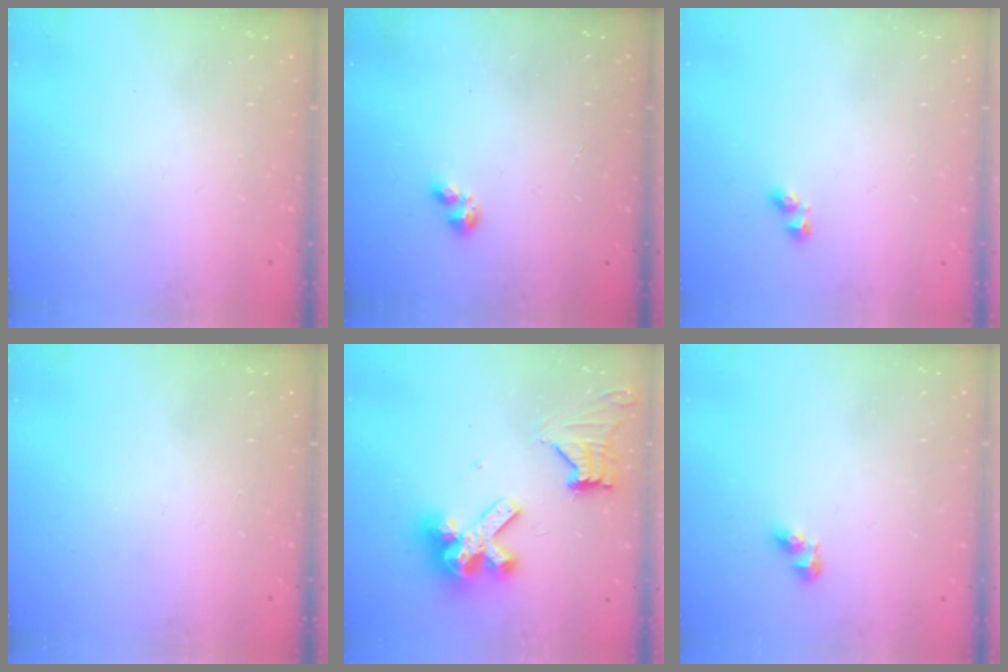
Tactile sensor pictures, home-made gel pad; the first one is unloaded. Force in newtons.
{"total": 3.3, "press": 3.3, "slide": 0.6}
{"total": 3.0, "press": 2.7, "slide": 1.3}
{"total": 0.0}
{"total": 12.4, "press": 12.4, "slide": 0.4}
{"total": 5.4, "press": 5.4, "slide": 0.4}